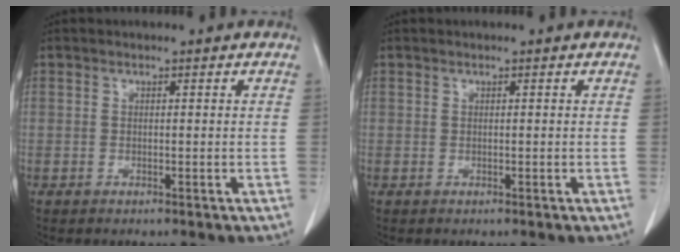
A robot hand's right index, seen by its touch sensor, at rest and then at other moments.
{"total": 0.0}